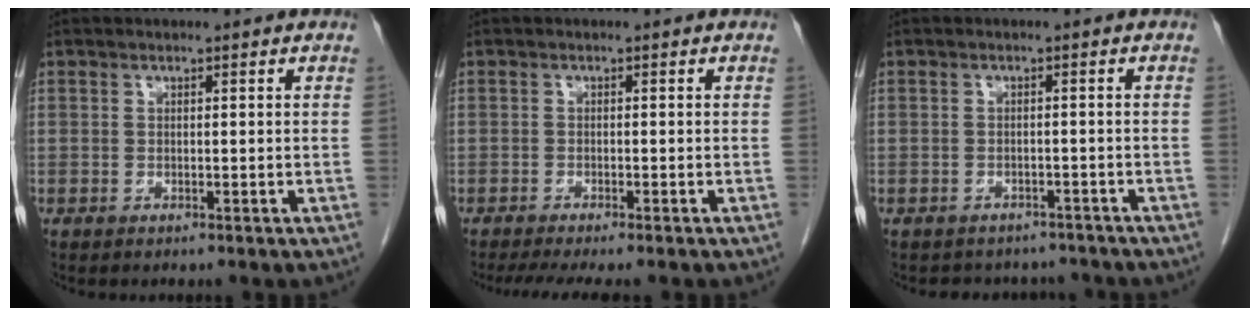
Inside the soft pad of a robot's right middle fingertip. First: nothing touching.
{"total": 5.8, "force": [-4.7, 0.3, 3.3], "torque": [-0.044, -0.013, -0.074]}
{"total": 6.2, "force": [-5.7, 2.6, 0.4], "torque": [-0.002, 0.012, -0.062]}